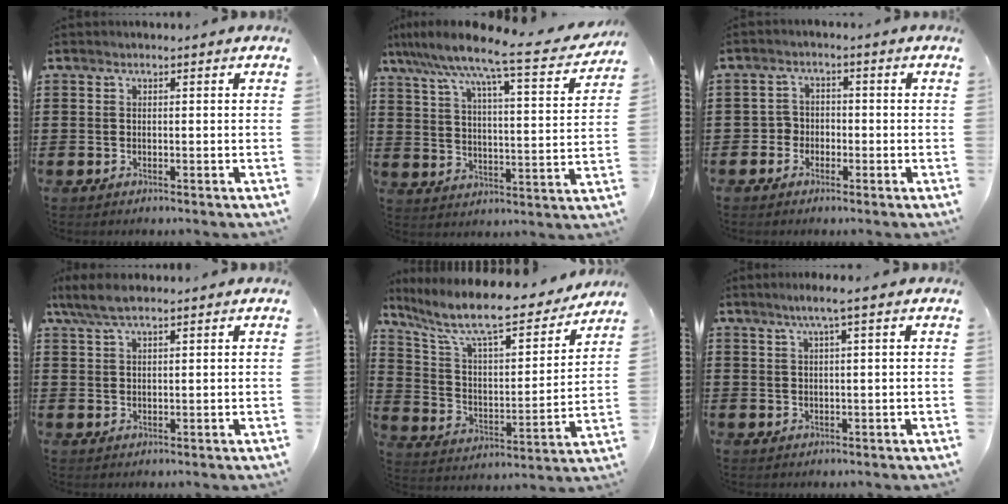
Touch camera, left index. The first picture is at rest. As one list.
[{"total": 8.7, "force": [7.3, -0.3, 4.7], "torque": [-0.114, -0.058, 0.113]}, {"total": 2.5, "force": [-1.3, 2.1, 0.4], "torque": [-0.017, 0.006, -0.032]}, {"total": 4.6, "force": [3.2, 1.1, 3.1], "torque": [-0.073, 0.001, 0.057]}, {"total": 11.5, "force": [9.5, 1.5, 6.3], "torque": [-0.154, -0.066, 0.160]}, {"total": 2.6, "force": [1.3, -0.3, 2.2], "torque": [-0.043, -0.001, 0.022]}]